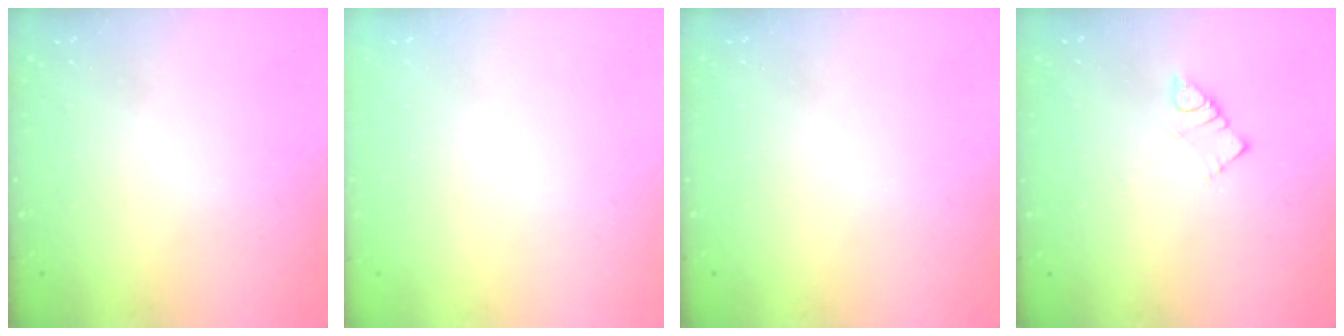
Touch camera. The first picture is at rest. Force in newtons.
{"total": 1.5, "press": 1.5, "slide": 0.1}
{"total": 0.0}
{"total": 3.6, "press": 3.5, "slide": 0.3}